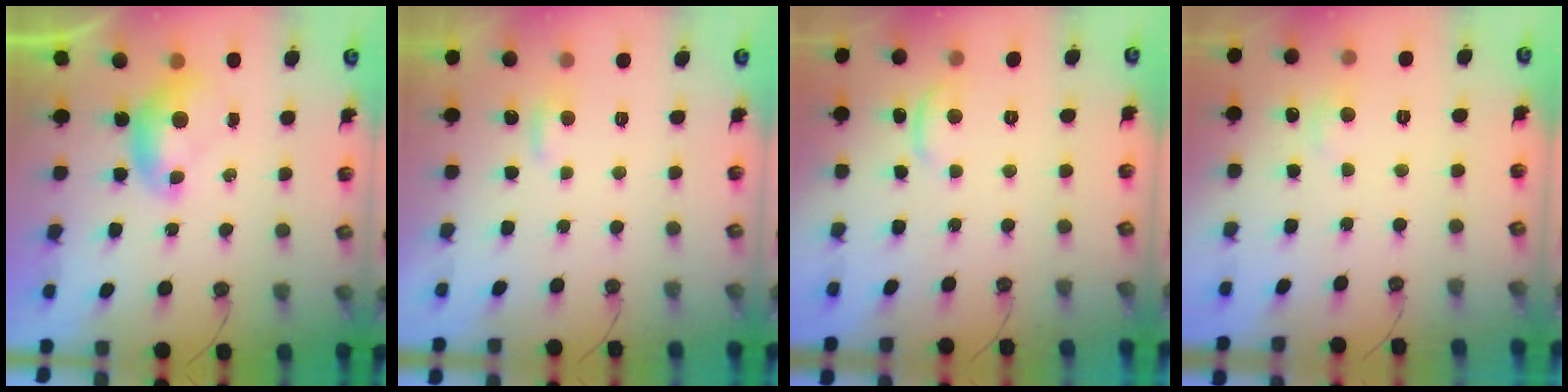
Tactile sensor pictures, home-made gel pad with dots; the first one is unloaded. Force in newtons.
{"total": 2.2, "press": 2.2, "slide": 0.3}
{"total": 0.0}
{"total": 1.1, "press": 0.8, "slide": 0.8}